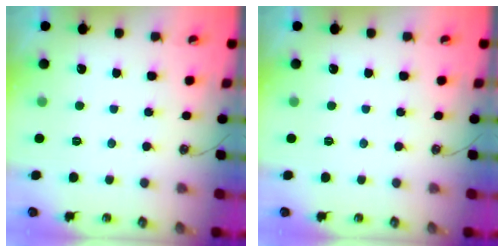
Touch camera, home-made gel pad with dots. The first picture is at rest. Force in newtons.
{"total": 0.0}